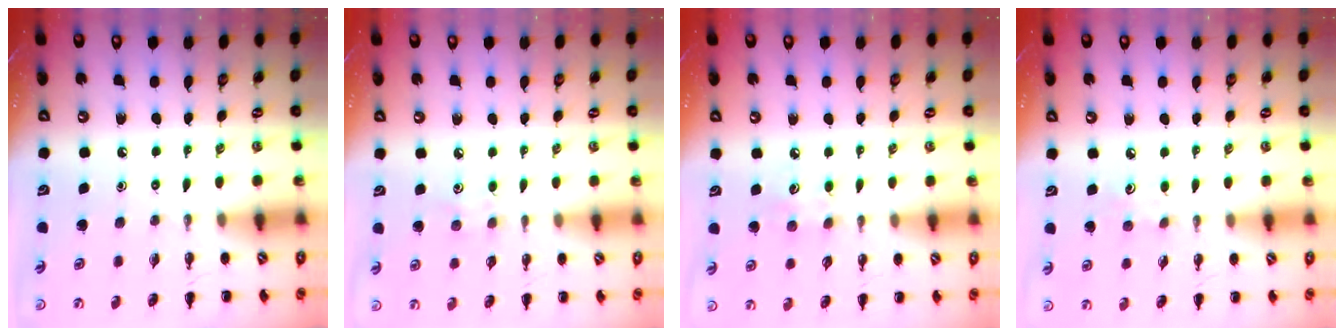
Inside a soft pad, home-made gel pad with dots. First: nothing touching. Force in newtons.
{"total": 4.5, "press": 4.3, "slide": 1.2}
{"total": 4.6, "press": 4.5, "slide": 1.2}
{"total": 5.6, "press": 5.4, "slide": 1.6}